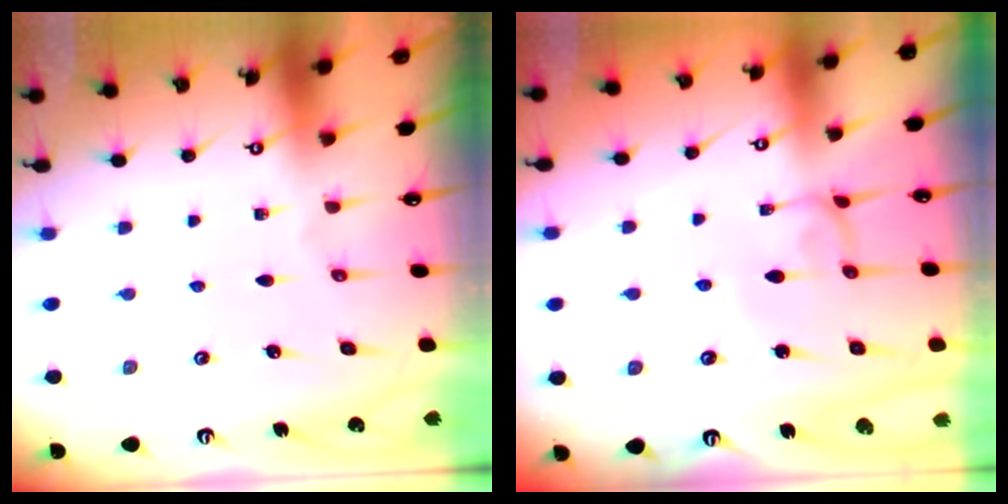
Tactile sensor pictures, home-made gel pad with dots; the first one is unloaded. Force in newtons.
{"total": 2.2, "press": 2.2, "slide": 0.1}